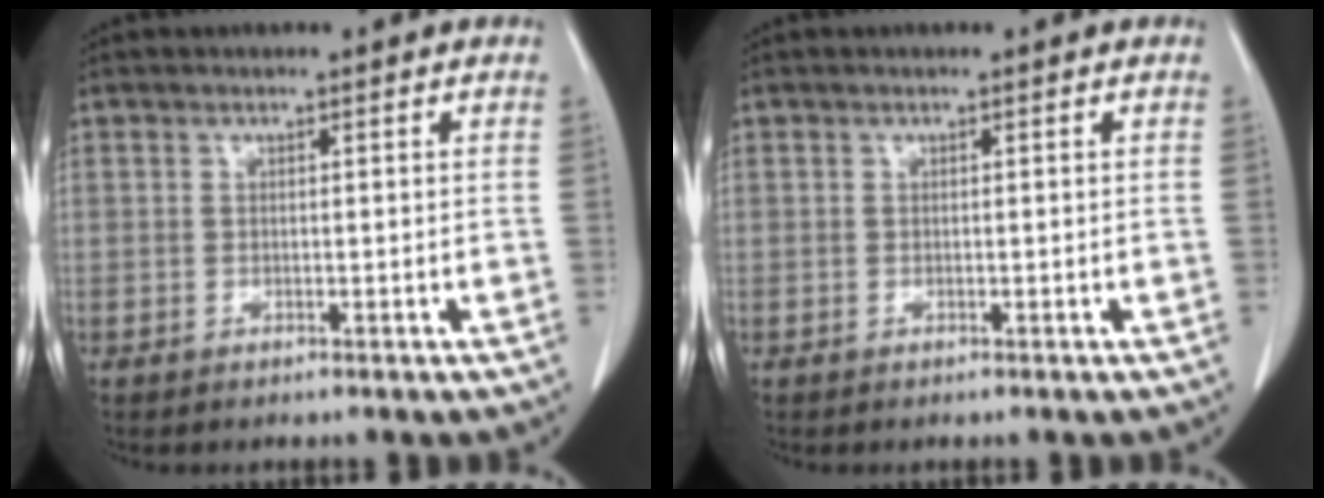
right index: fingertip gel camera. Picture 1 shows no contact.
{"total": 0.0}